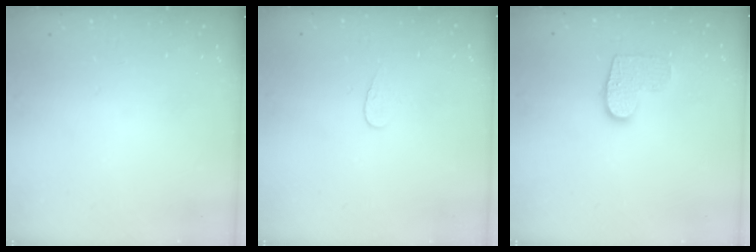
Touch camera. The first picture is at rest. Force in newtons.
{"total": 4.3, "press": 4.3, "slide": 0.3}
{"total": 9.2, "press": 9.2, "slide": 0.3}